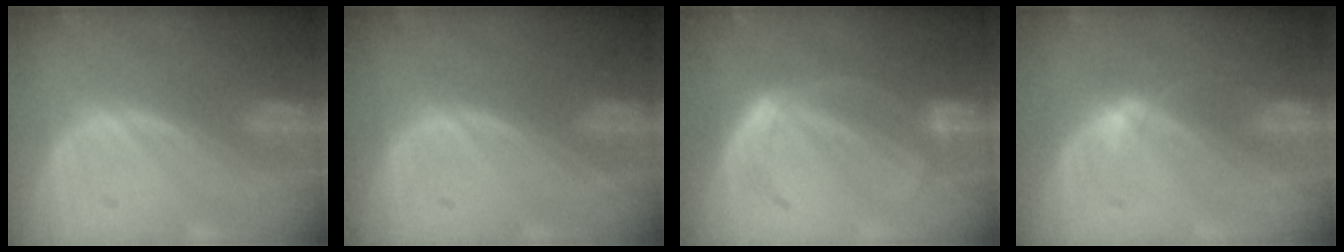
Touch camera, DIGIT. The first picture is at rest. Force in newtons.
{"total": 0.0}
{"total": 4.8, "press": 4.8, "slide": 0.4}
{"total": 2.6, "press": 2.2, "slide": 1.4}